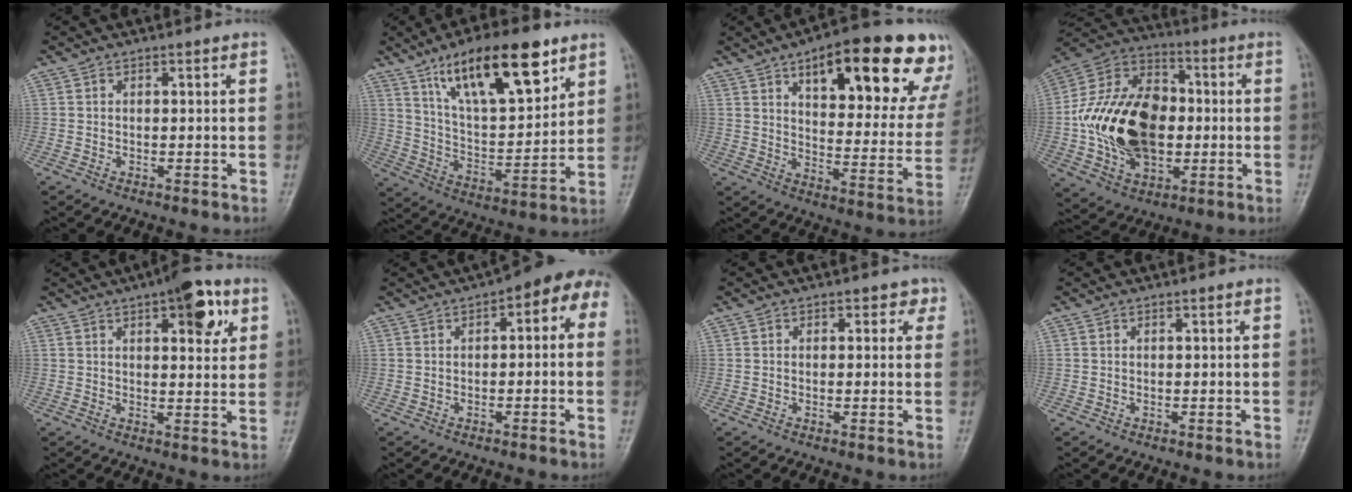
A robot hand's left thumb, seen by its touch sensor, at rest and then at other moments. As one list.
[{"total": 20.1, "force": [11.6, 7.3, 14.7], "torque": [-0.204, -0.046, 0.207]}, {"total": 28.3, "force": [15.4, 10.6, 21.2], "torque": [-0.244, -0.026, 0.213]}, {"total": 21.9, "force": [-1.3, 14.6, 16.3], "torque": [-0.278, 0.023, -0.018]}, {"total": 9.7, "force": [4.4, 3.9, 7.7], "torque": [-0.078, -0.012, 0.054]}, {"total": 8.0, "force": [1.8, 4.0, 6.7], "torque": [-0.053, 0.032, 0.006]}, {"total": 2.2, "force": [1.0, 1.7, 1.0], "torque": [0.015, 0.000, 0.003]}, {"total": 0.0}]